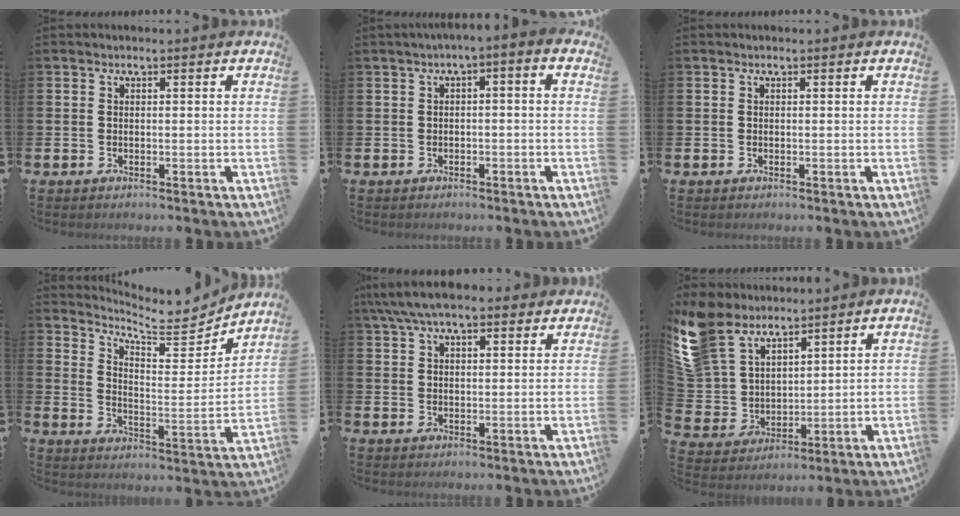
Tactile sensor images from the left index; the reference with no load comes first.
{"total": 1.6, "force": [-1.1, 0.2, 1.1], "torque": [-0.023, 0.003, -0.026]}
{"total": 0.0}
{"total": 6.9, "force": [6.6, 1.2, 1.5], "torque": [-0.037, -0.068, 0.108]}
{"total": 6.1, "force": [5.1, 1.8, 2.9], "torque": [-0.069, -0.006, 0.093]}
{"total": 9.4, "force": [7.8, 4.8, 2.0], "torque": [-0.092, -0.045, 0.153]}